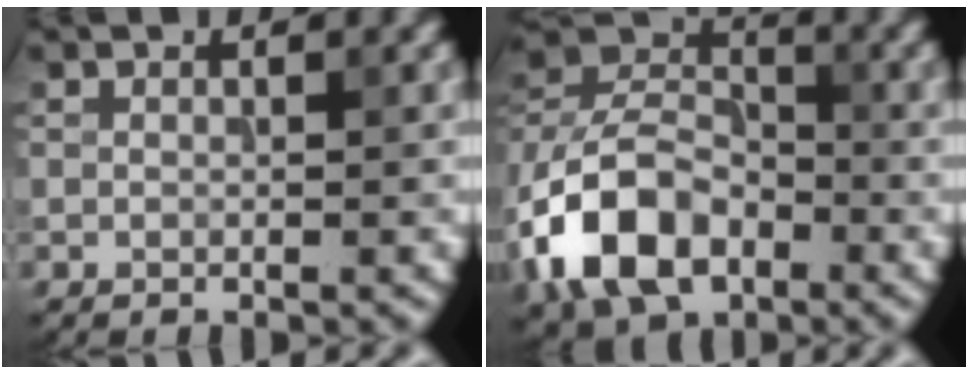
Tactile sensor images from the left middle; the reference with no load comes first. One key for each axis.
{"total": 10.2, "fx": -4.5, "fy": 6.6, "fz": 6.4, "tx": -0.126, "ty": 0.006, "tz": -0.102}